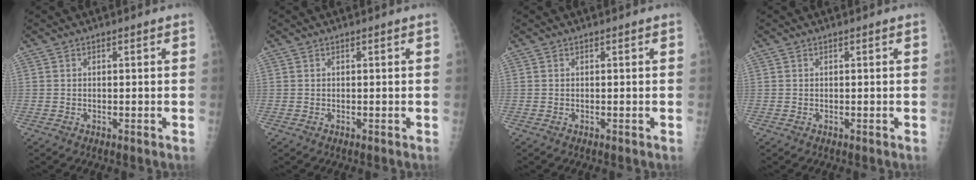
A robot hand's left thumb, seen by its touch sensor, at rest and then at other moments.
{"total": 0.0}
{"total": 0.0}
{"total": 0.0}